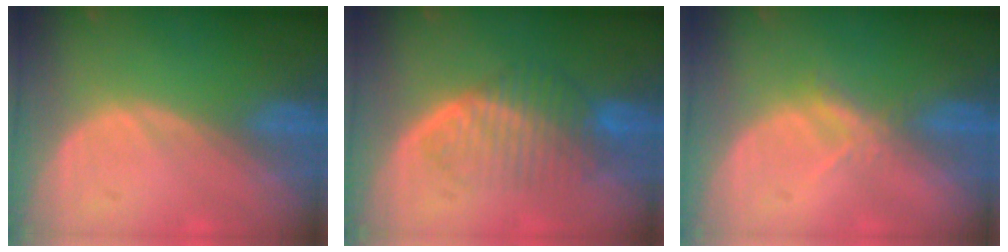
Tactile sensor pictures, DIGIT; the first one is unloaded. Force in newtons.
{"total": 7.2, "press": 6.6, "slide": 2.7}
{"total": 2.3, "press": 2.1, "slide": 0.9}